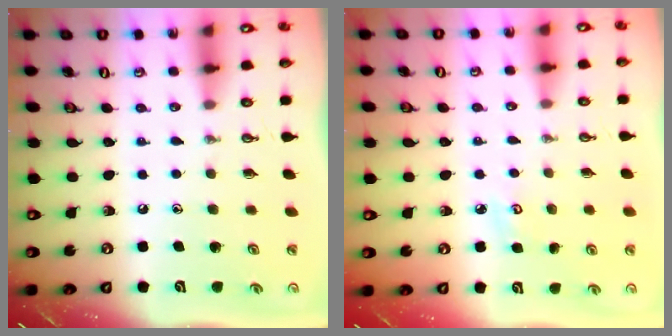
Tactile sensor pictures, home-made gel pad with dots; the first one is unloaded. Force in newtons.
{"total": 3.6, "press": 3.5, "slide": 0.4}